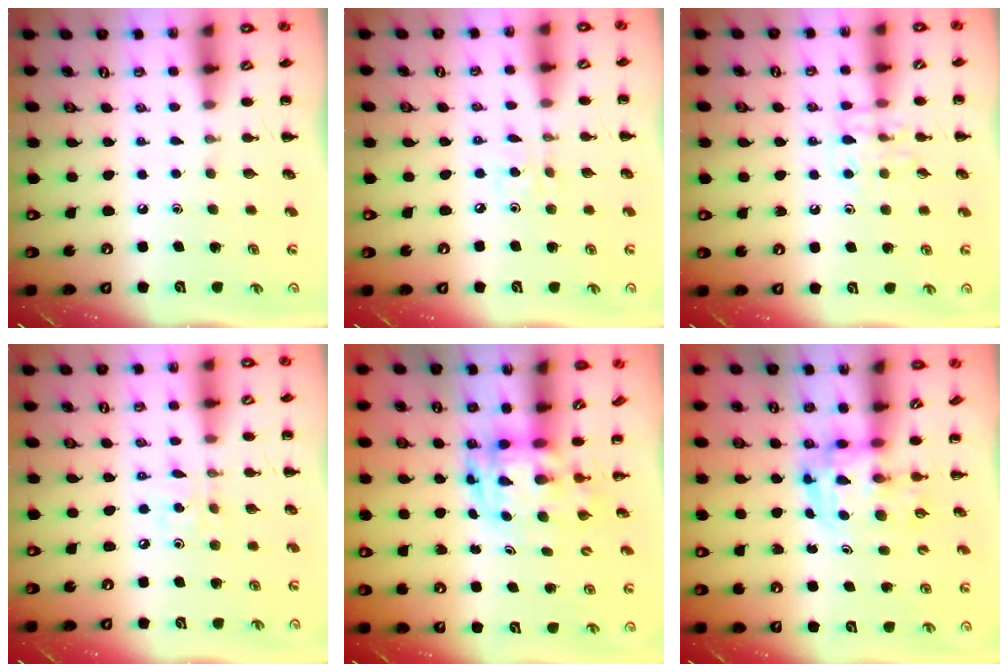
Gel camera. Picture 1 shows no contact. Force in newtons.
{"total": 1.8, "press": 1.7, "slide": 0.6}
{"total": 8.1, "press": 8.1, "slide": 0.4}
{"total": 3.1, "press": 3.1, "slide": 0.5}
{"total": 3.1, "press": 3.0, "slide": 0.7}
{"total": 3.5, "press": 3.4, "slide": 0.6}